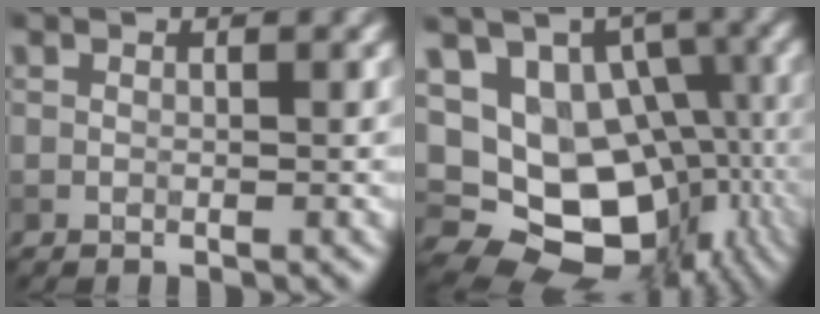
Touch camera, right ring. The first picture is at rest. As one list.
[{"total": 14.8, "force": [-2.5, 11.4, 9.1], "torque": [-0.148, -0.010, -0.011]}]